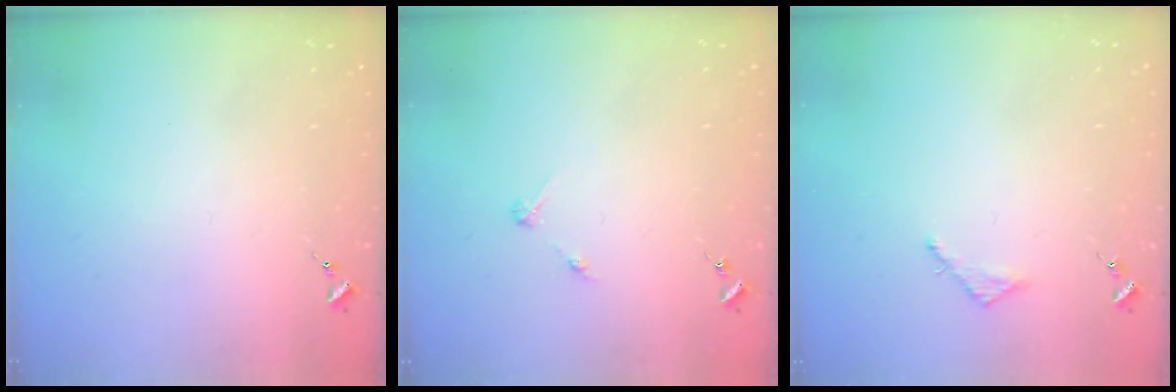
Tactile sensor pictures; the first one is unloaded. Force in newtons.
{"total": 2.7, "press": 2.7, "slide": 0.3}
{"total": 2.5, "press": 2.5, "slide": 0.2}